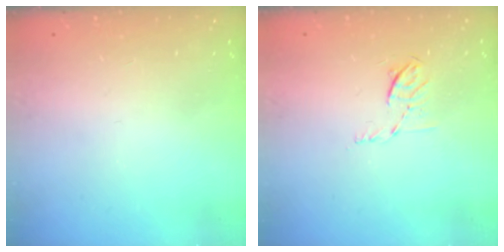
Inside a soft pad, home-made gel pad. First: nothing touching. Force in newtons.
{"total": 5.7, "press": 5.6, "slide": 1.2}